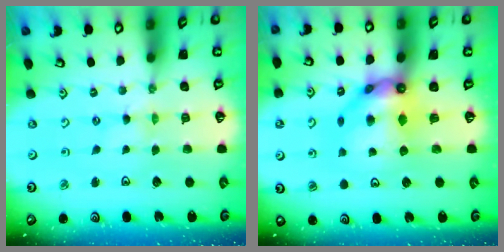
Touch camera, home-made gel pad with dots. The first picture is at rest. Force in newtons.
{"total": 11.2, "press": 11.1, "slide": 1.0}